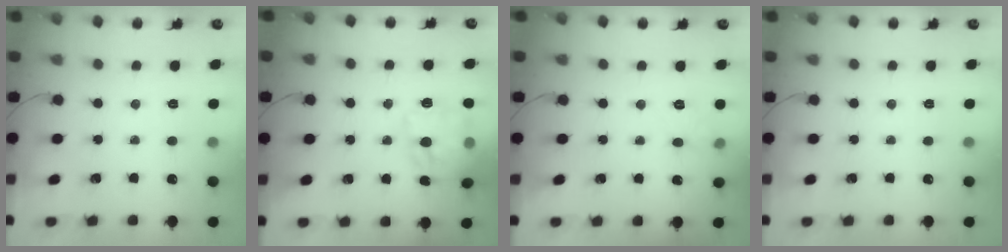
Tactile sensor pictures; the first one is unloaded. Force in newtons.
{"total": 15.1, "press": 15.0, "slide": 1.6}
{"total": 6.1, "press": 5.9, "slide": 1.4}
{"total": 0.0}